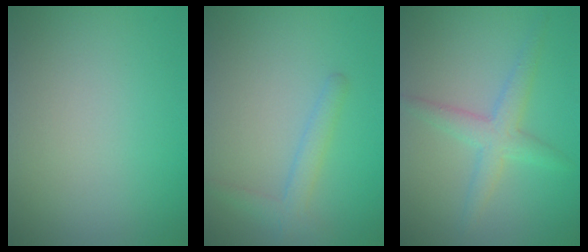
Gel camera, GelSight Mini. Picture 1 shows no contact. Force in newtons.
{"total": 2.0, "press": 2.0, "slide": 0.2}
{"total": 3.0, "press": 3.0, "slide": 0.2}